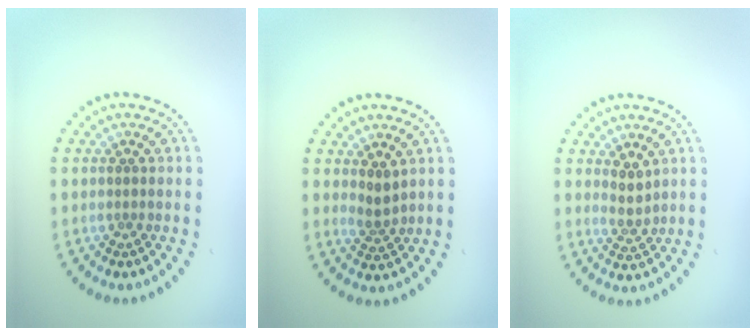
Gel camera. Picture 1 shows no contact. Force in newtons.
{"total": 1.6, "press": 1.2, "slide": 1.0}
{"total": 1.6, "press": 1.3, "slide": 1.0}